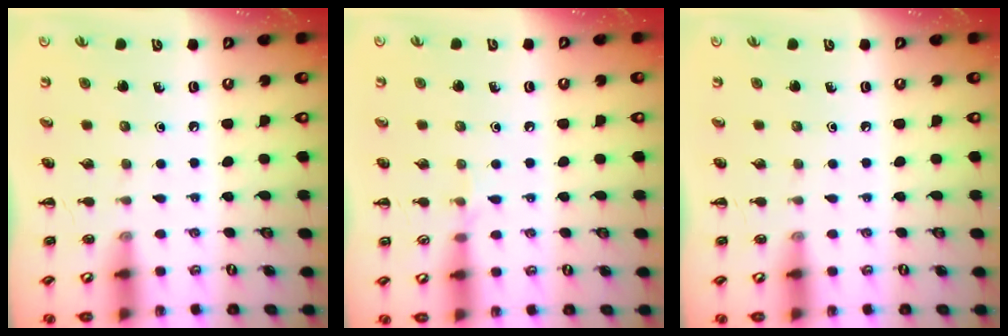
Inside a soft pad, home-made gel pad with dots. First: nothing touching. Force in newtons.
{"total": 4.1, "press": 3.9, "slide": 1.5}
{"total": 0.0}